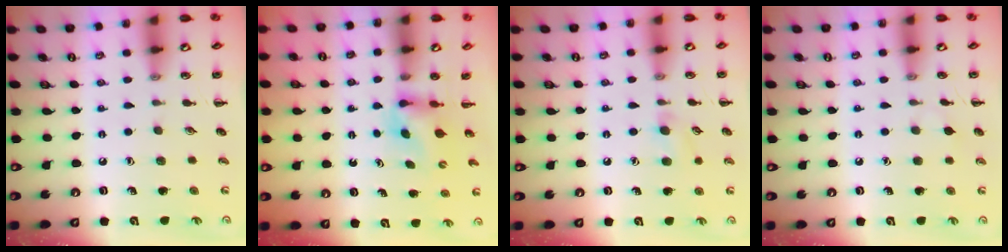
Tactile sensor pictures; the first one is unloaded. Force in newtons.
{"total": 2.9, "press": 2.6, "slide": 1.2}
{"total": 7.2, "press": 6.8, "slide": 2.3}
{"total": 5.1, "press": 4.8, "slide": 1.5}